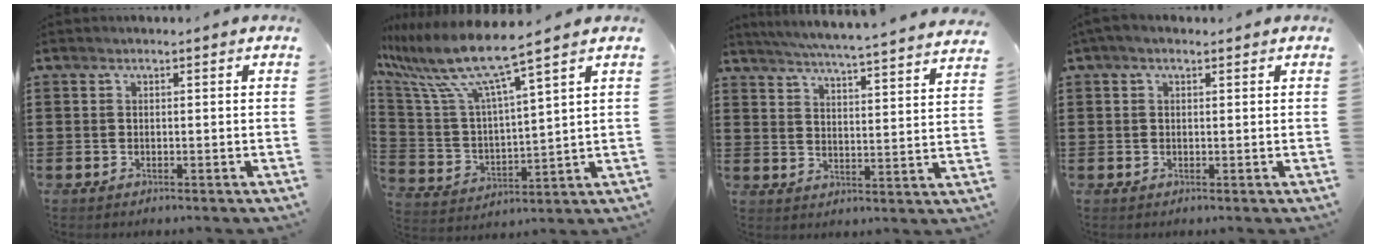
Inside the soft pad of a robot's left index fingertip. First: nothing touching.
{"total": 9.4, "force": [7.7, 0.3, 5.5], "torque": [-0.142, -0.050, 0.125]}
{"total": 5.1, "force": [4.7, -1.1, 1.4], "torque": [-0.049, -0.047, 0.076]}
{"total": 1.1, "force": [0.5, 0.4, 0.9], "torque": [-0.019, 0.002, 0.009]}